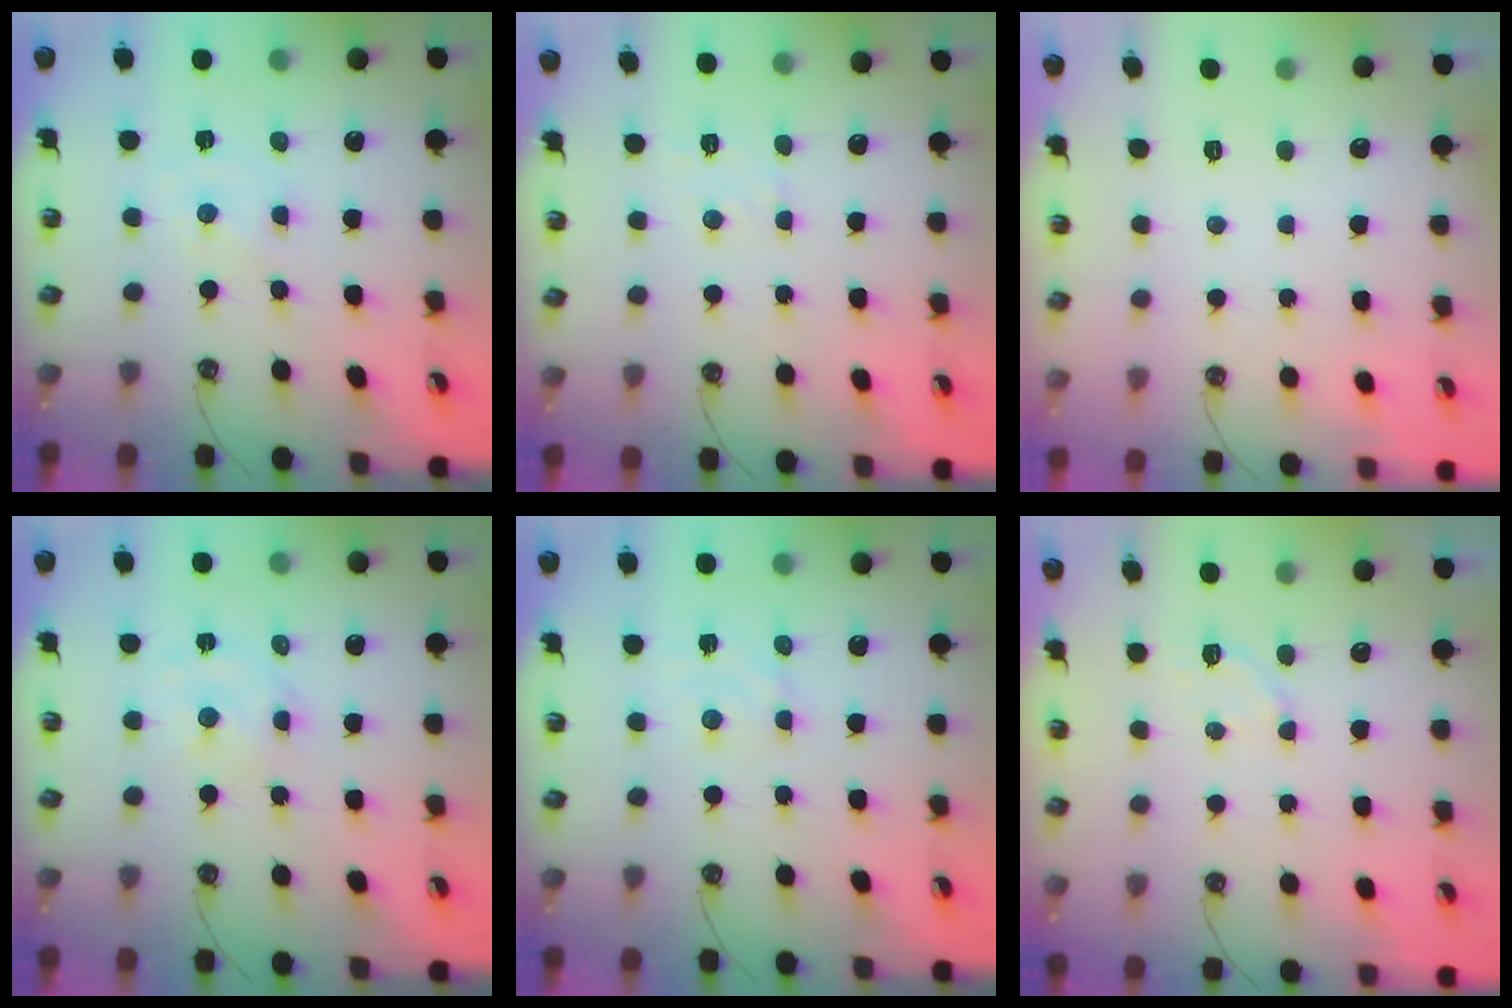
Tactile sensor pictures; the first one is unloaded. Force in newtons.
{"total": 4.4, "press": 4.3, "slide": 0.6}
{"total": 0.0}
{"total": 4.7, "press": 4.6, "slide": 0.7}
{"total": 2.7, "press": 2.6, "slide": 0.4}
{"total": 2.8, "press": 2.5, "slide": 1.1}